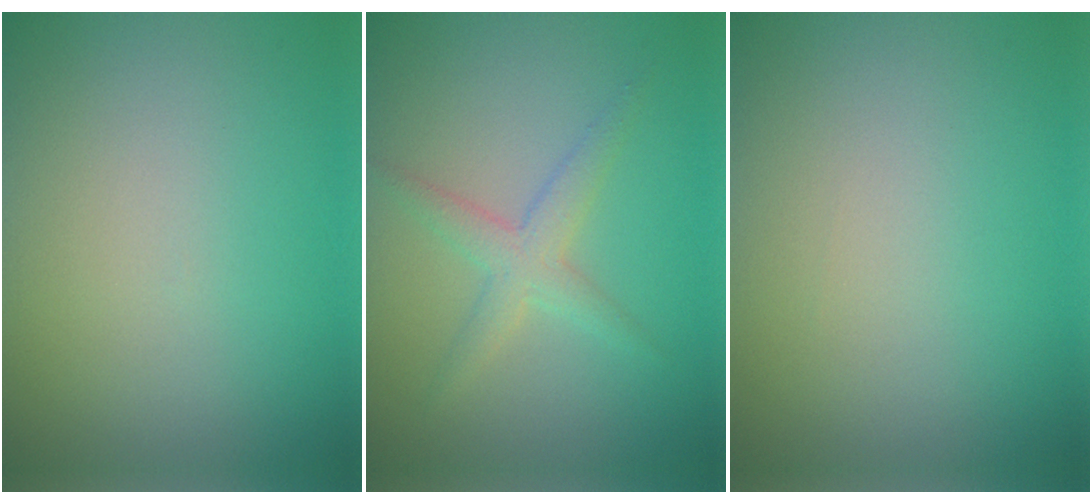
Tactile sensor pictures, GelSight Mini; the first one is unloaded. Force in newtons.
{"total": 2.5, "press": 2.5, "slide": 0.1}
{"total": 0.0}